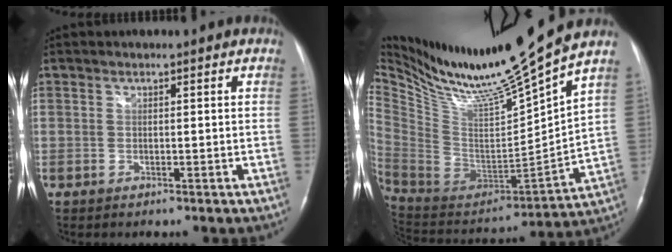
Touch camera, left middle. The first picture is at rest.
{"total": 22.0, "force": [18.6, -1.6, 11.6], "torque": [-0.209, -0.068, 0.331]}